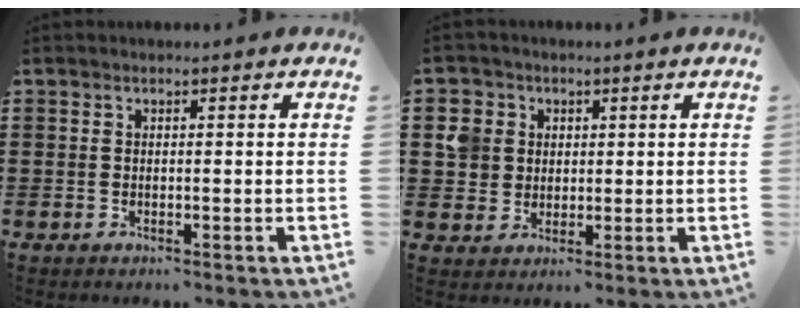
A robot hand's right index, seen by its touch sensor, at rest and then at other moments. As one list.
[{"total": 5.4, "force": [1.3, 5.1, 1.3], "torque": [-0.055, 0.015, 0.022]}]